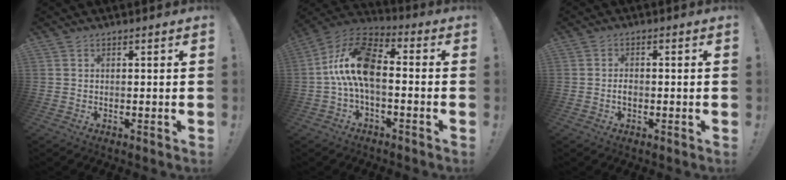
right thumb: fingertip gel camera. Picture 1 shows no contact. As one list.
[{"total": 14.9, "force": [-0.5, 7.6, 12.8], "torque": [-0.238, 0.018, -0.005]}, {"total": 1.7, "force": [-0.6, 1.0, 1.2], "torque": [-0.022, 0.006, -0.010]}]